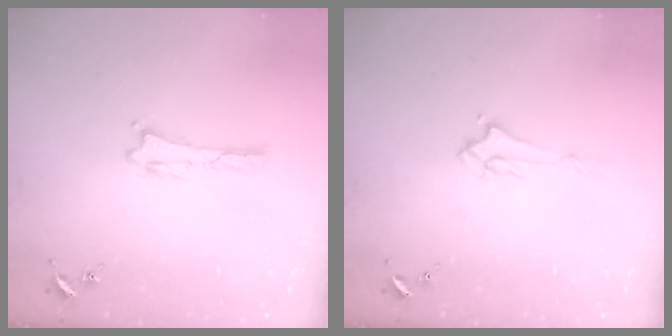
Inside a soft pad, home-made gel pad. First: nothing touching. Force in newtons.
{"total": 1.4, "press": 1.4, "slide": 0.3}